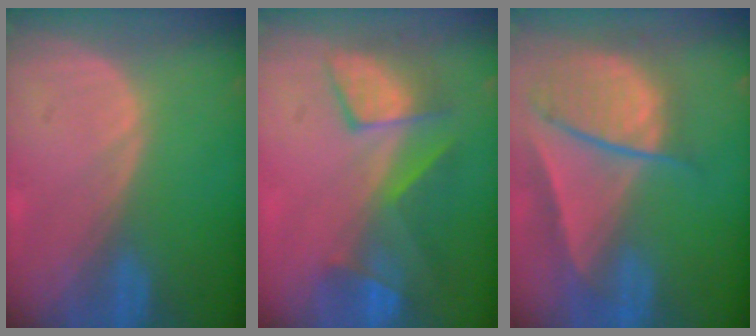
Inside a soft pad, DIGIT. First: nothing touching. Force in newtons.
{"total": 8.0, "press": 7.8, "slide": 1.8}
{"total": 9.5, "press": 8.1, "slide": 4.9}